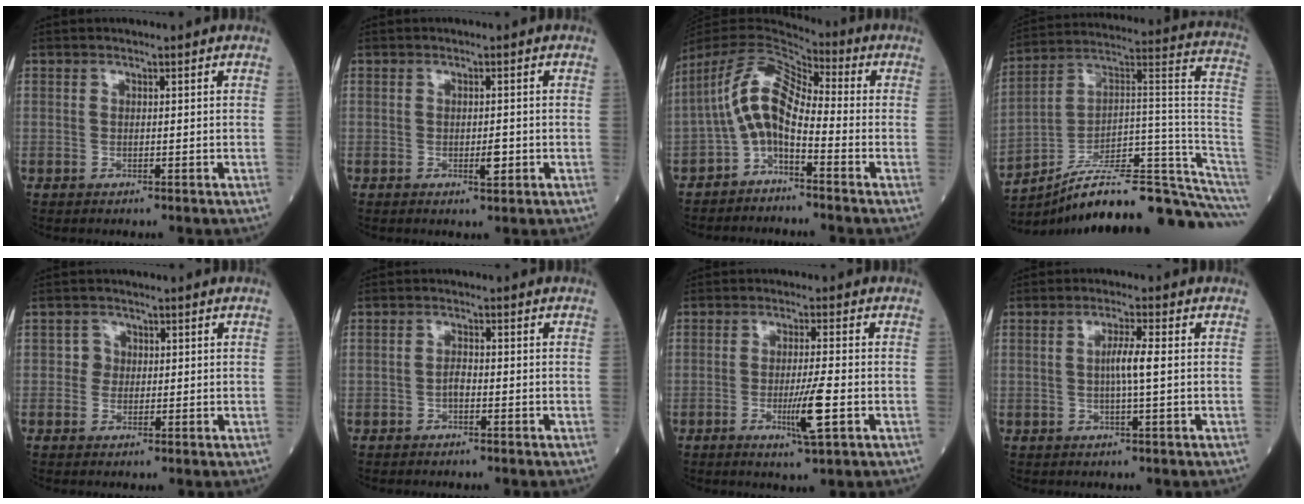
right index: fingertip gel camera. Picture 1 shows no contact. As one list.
[{"total": 2.0, "force": [-0.6, 0.5, 1.8], "torque": [-0.028, -0.002, -0.008]}, {"total": 9.1, "force": [-2.3, 3.9, 7.9], "torque": [-0.161, 0.033, -0.049]}, {"total": 26.1, "force": [-21.3, 0.8, 15.0], "torque": [-0.126, 0.053, -0.319]}, {"total": 1.8, "force": [0.1, 1.8, 0.3], "torque": [0.004, 0.005, -0.002]}, {"total": 1.4, "force": [-0.8, 0.5, 1.0], "torque": [-0.017, 0.003, -0.016]}, {"total": 6.0, "force": [-1.9, -0.3, 5.7], "torque": [-0.099, -0.013, -0.034]}, {"total": 3.7, "force": [0.0, -0.1, 3.7], "torque": [-0.069, 0.001, -0.001]}]